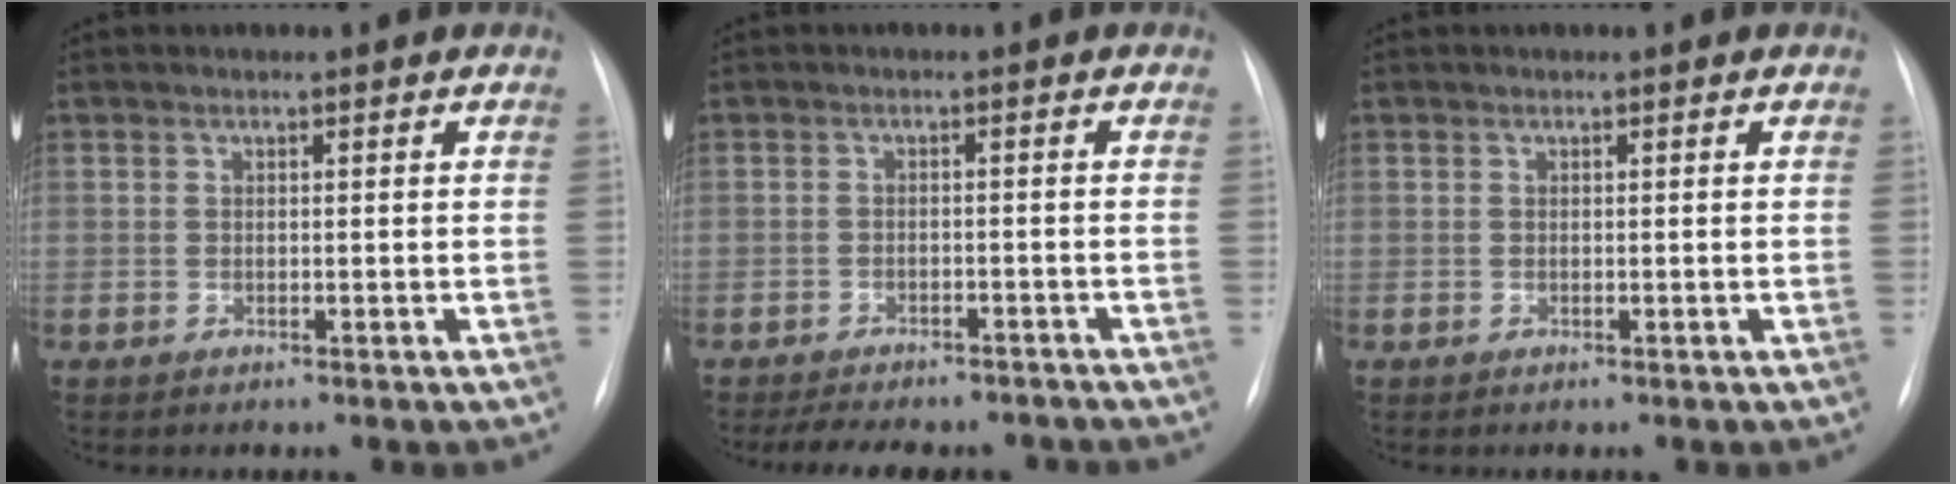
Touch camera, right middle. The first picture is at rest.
{"total": 11.1, "force": [-9.8, 3.6, 3.8], "torque": [-0.067, 0.008, -0.119]}
{"total": 0.0}